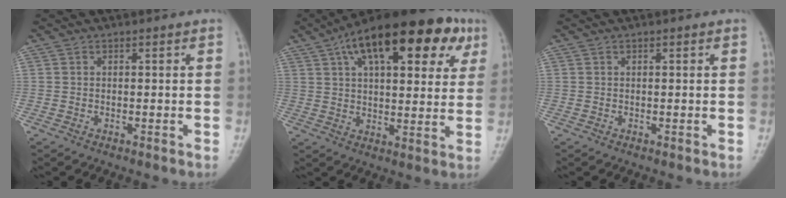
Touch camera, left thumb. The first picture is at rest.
{"total": 22.8, "force": [10.9, 10.1, 17.3], "torque": [-0.237, 0.010, 0.160]}
{"total": 0.0}